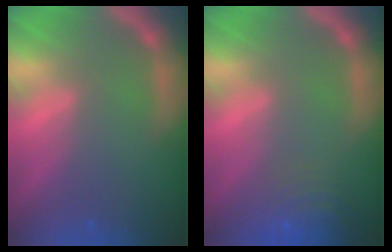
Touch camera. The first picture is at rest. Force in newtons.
{"total": 8.0}